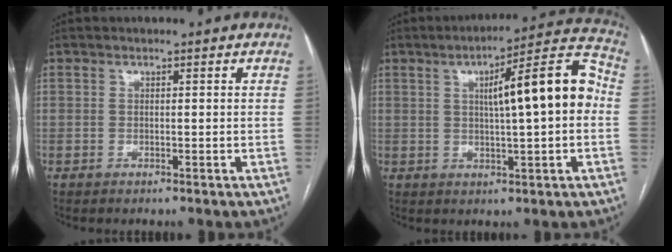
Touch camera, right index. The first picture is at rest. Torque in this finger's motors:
{"motor_torque": [0.53, 0.07, 0.32, 0.12]}